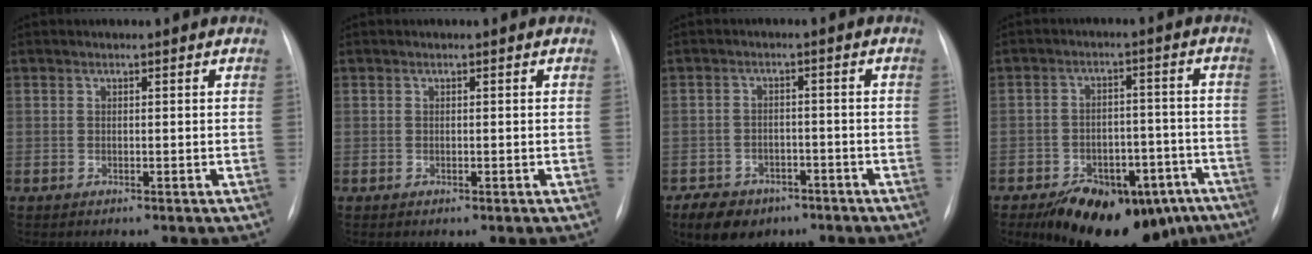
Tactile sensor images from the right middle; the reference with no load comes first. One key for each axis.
{"total": 0.0}
{"total": 7.2, "fx": -4.8, "fy": 4.7, "fz": 2.5, "tx": -0.046, "ty": 0.003, "tz": -0.071}
{"total": 17.4, "fx": -11.8, "fy": 8.6, "fz": 9.4, "tx": -0.107, "ty": 0.027, "tz": -0.160}